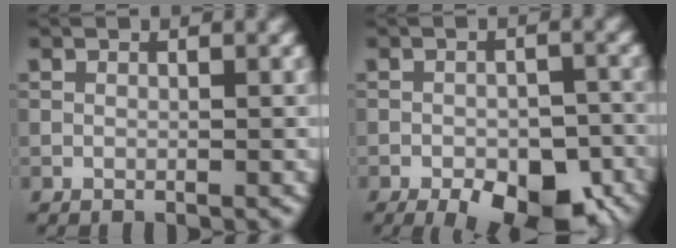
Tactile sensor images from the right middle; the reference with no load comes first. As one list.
[{"total": 8.7, "force": [-5.3, 3.6, 6.0], "torque": [-0.080, -0.011, -0.074]}]